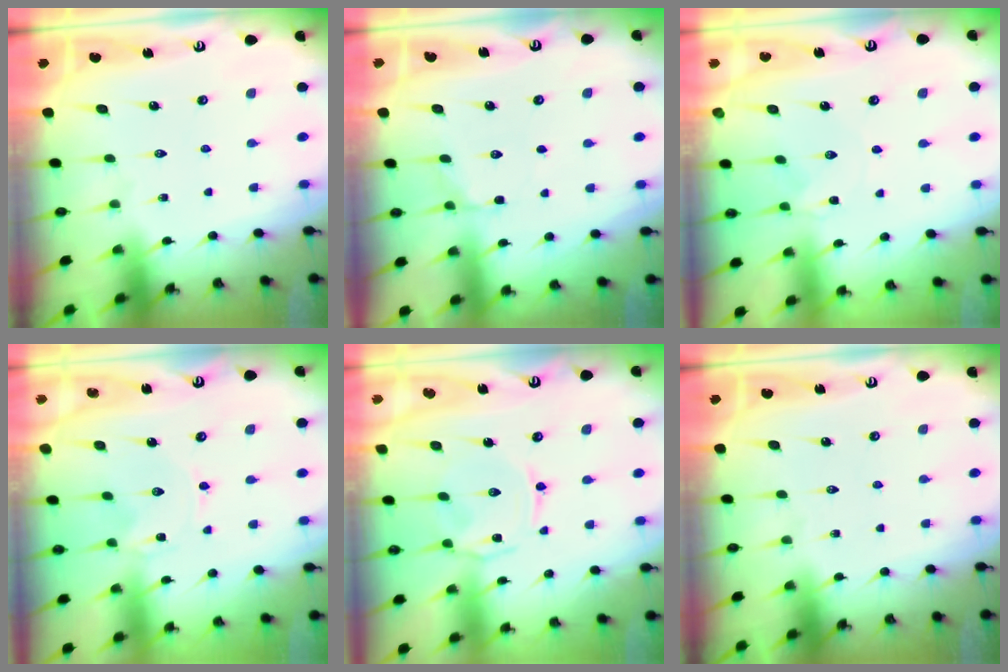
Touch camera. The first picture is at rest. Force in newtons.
{"total": 2.9, "press": 2.5, "slide": 1.5}
{"total": 1.4, "press": 1.4, "slide": 0.2}
{"total": 0.0}
{"total": 2.1, "press": 2.0, "slide": 0.7}
{"total": 0.0}